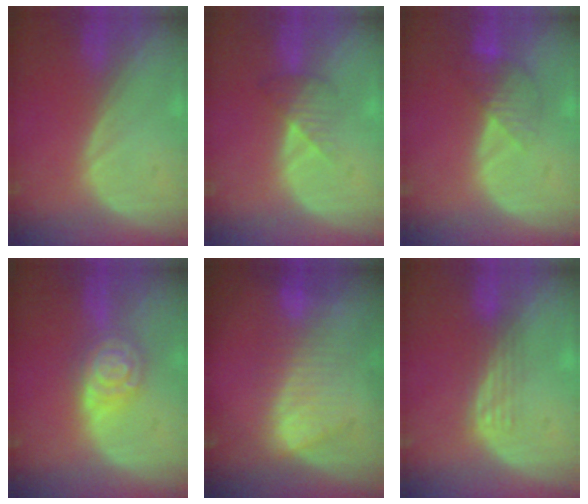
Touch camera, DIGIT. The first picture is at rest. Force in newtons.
{"total": 3.4, "press": 3.2, "slide": 1.1}
{"total": 4.1, "press": 4.0, "slide": 1.2}
{"total": 6.2, "press": 6.2, "slide": 0.4}
{"total": 7.6, "press": 7.4, "slide": 1.8}
{"total": 2.9, "press": 2.6, "slide": 1.3}